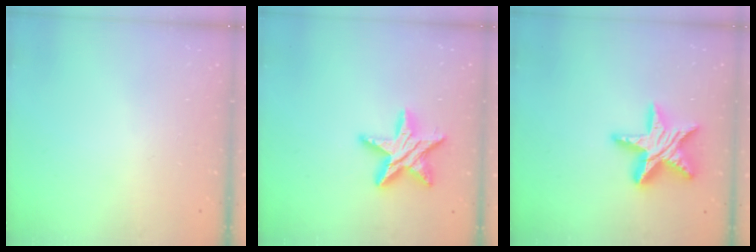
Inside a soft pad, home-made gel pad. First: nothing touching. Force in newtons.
{"total": 14.7, "press": 14.7, "slide": 0.7}
{"total": 17.4, "press": 17.3, "slide": 1.5}